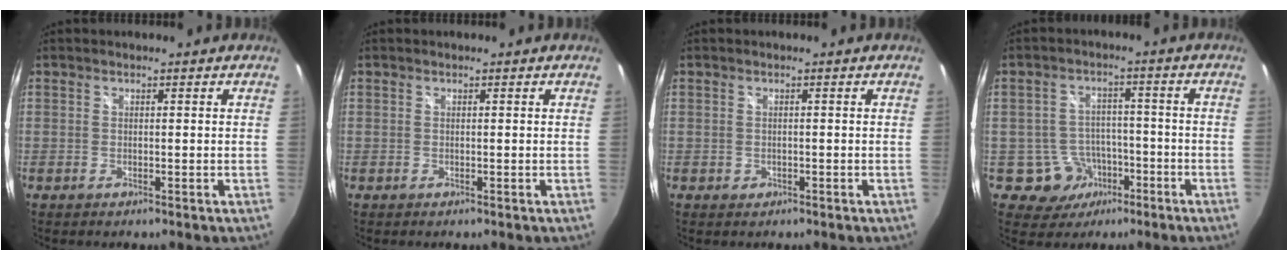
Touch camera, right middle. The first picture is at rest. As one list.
[{"total": 0.0}, {"total": 1.1, "force": [-0.5, 1.0, 0.3], "torque": [-0.005, -0.002, -0.005]}, {"total": 6.8, "force": [-3.5, 5.7, 0.9], "torque": [-0.029, 0.025, -0.040]}]